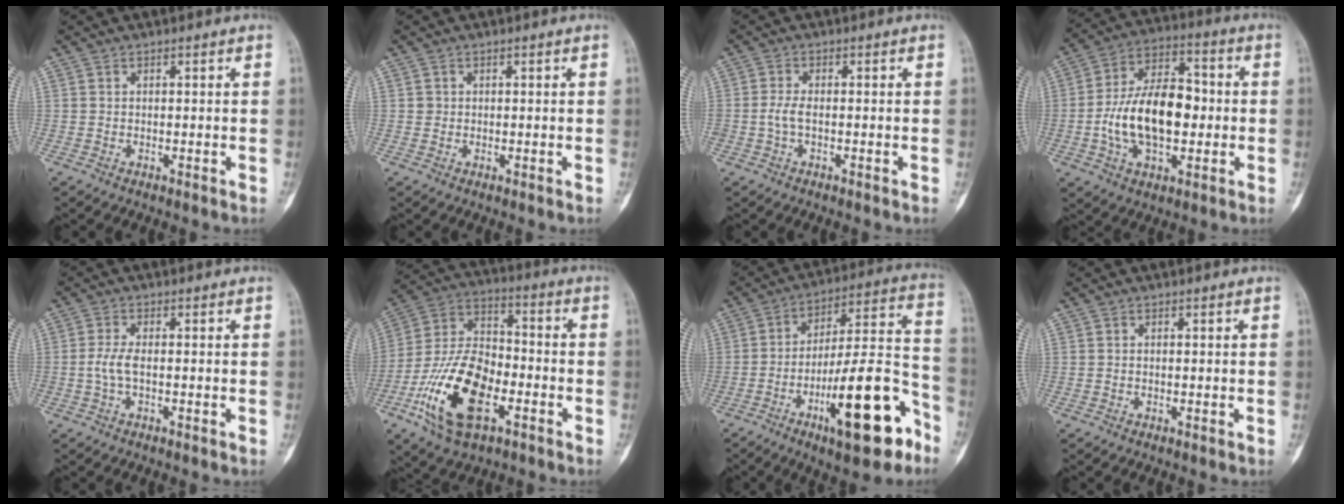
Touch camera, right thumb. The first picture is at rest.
{"total": 0.8, "force": [0.1, 0.7, 0.1], "torque": [0.005, 0.004, 0.001]}
{"total": 2.5, "force": [-0.5, 1.0, 2.2], "torque": [-0.052, 0.000, -0.013]}
{"total": 17.3, "force": [-1.7, 9.9, 14.1], "torque": [-0.238, 0.031, -0.030]}
{"total": 3.3, "force": [-0.5, 1.1, 3.0], "torque": [-0.077, 0.000, -0.014]}
{"total": 19.2, "force": [-7.4, 10.0, 14.6], "torque": [-0.274, 0.036, -0.137]}
{"total": 21.8, "force": [-10.7, 6.2, 18.0], "torque": [-0.268, 0.073, -0.161]}
{"total": 0.0}